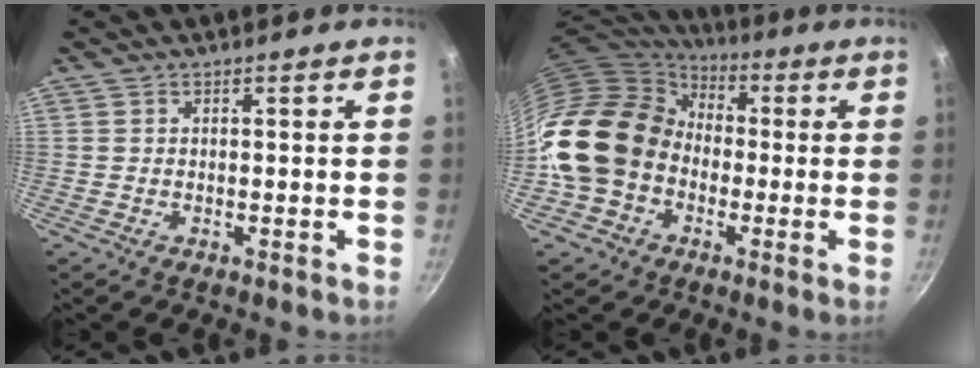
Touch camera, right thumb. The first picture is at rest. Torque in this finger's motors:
{"motor_torque": [1.54, 2.61, 1.48, -1.29, 0.26]}